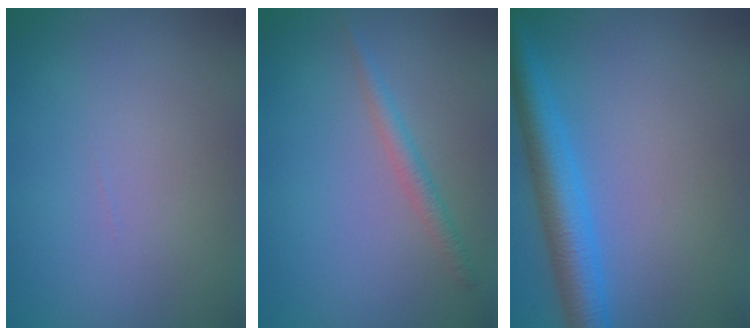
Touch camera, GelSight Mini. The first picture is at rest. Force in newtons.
{"total": 1.5, "press": 1.5, "slide": 0.0}
{"total": 4.9, "press": 4.9, "slide": 0.1}